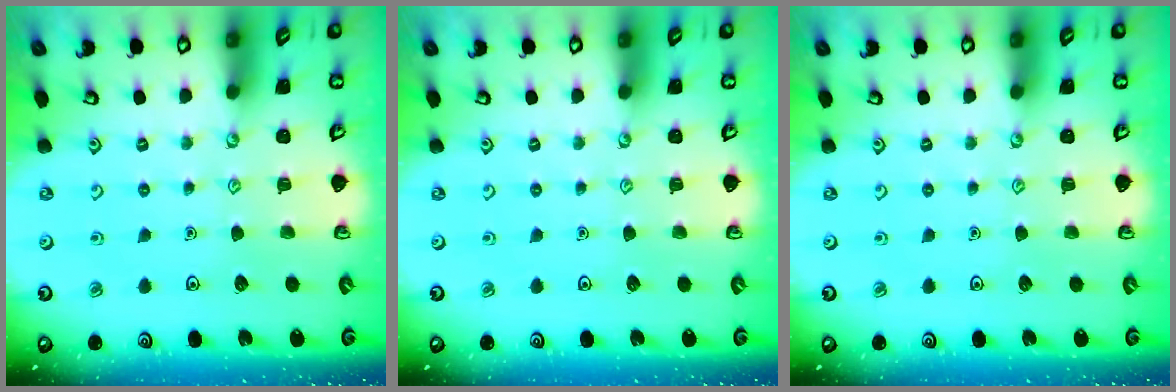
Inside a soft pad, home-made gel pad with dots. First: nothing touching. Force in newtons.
{"total": 0.0}
{"total": 0.0}